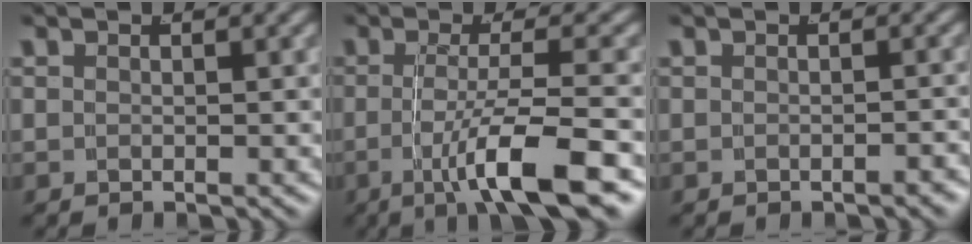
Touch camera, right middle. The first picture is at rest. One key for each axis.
{"total": 7.3, "fx": -3.3, "fy": 1.3, "fz": 6.3, "tx": -0.104, "ty": -0.010, "tz": -0.048}
{"total": 0.8, "fx": -0.7, "fy": -0.1, "fz": 0.2, "tx": -0.003, "ty": 0.005, "tz": -0.015}